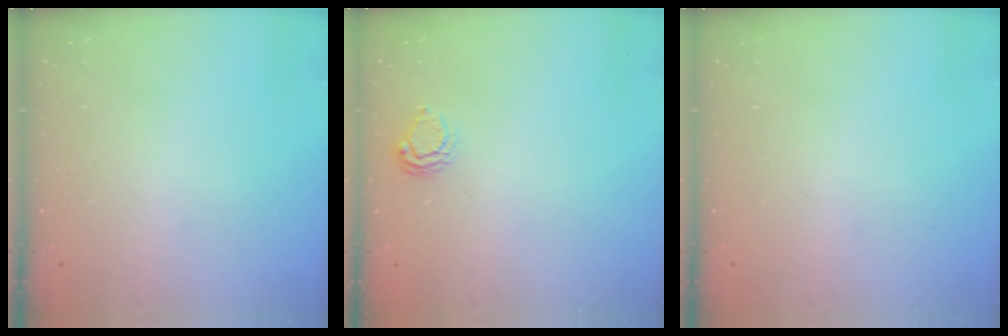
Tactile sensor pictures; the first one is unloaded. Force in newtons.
{"total": 6.0, "press": 6.0, "slide": 0.4}
{"total": 0.0}